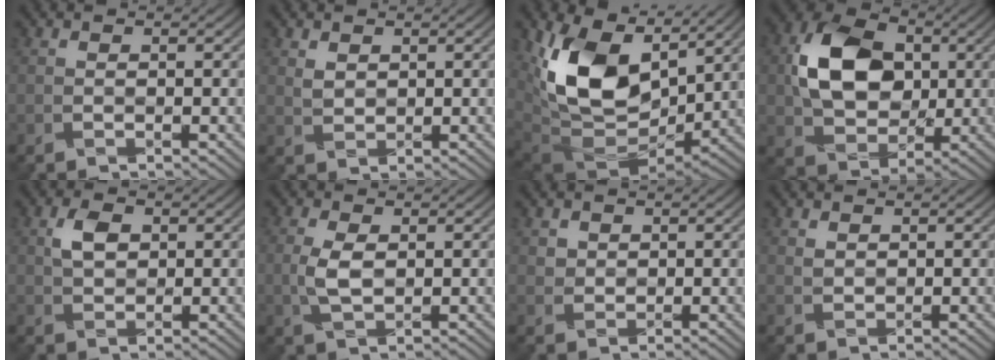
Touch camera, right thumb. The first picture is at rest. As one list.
[{"total": 1.2, "force": [1.0, 0.6, 0.1], "torque": [-0.009, -0.006, 0.027]}, {"total": 15.5, "force": [5.1, 9.9, 10.8], "torque": [-0.221, -0.002, 0.102]}, {"total": 10.4, "force": [1.6, 7.7, 6.7], "torque": [-0.147, 0.013, 0.026]}, {"total": 2.9, "force": [1.0, 2.0, 1.9], "torque": [-0.043, 0.001, 0.021]}, {"total": 2.9, "force": [0.0, 1.4, 2.5], "torque": [-0.067, -0.003, 0.004]}, {"total": 1.4, "force": [1.0, 0.9, -0.3], "torque": [0.003, -0.007, 0.025]}, {"total": 0.7, "force": [0.6, 0.2, -0.3], "torque": [0.001, -0.005, 0.018]}]